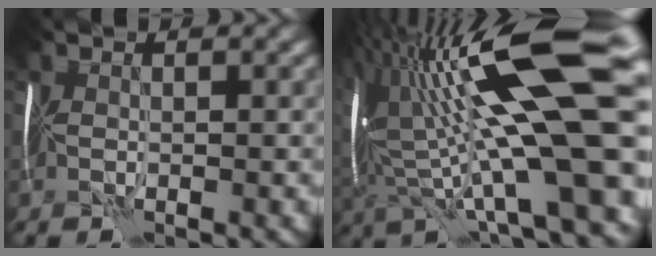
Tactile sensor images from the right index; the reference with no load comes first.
{"total": 18.7, "force": [2.7, 4.6, 18.0], "torque": [-0.294, 0.020, 0.049]}